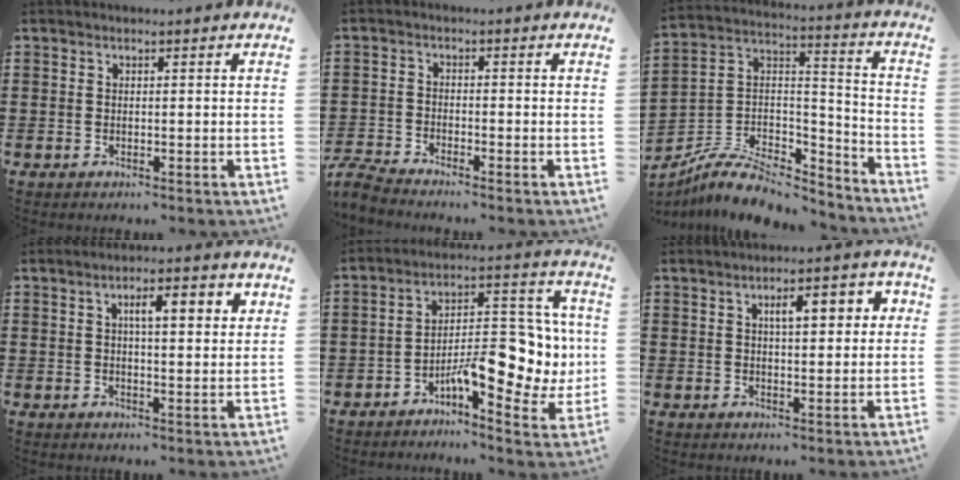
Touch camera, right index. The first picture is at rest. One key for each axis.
{"total": 3.1, "fx": -3.1, "fy": 0.0, "fz": 0.4, "tx": -0.024, "ty": -0.003, "tz": -0.069}
{"total": 8.3, "fx": -6.3, "fy": 3.7, "fz": 3.9, "tx": -0.076, "ty": 0.019, "tz": -0.120}
{"total": 5.2, "fx": 1.7, "fy": 1.6, "fz": 4.7, "tx": -0.080, "ty": 0.004, "tz": 0.021}
{"total": 11.1, "fx": -2.6, "fy": 5.0, "fz": 9.6, "tx": -0.135, "ty": -0.004, "tz": -0.045}
{"total": 5.3, "fx": 1.6, "fy": 1.9, "fz": 4.7, "tx": -0.072, "ty": 0.002, "tz": 0.019}